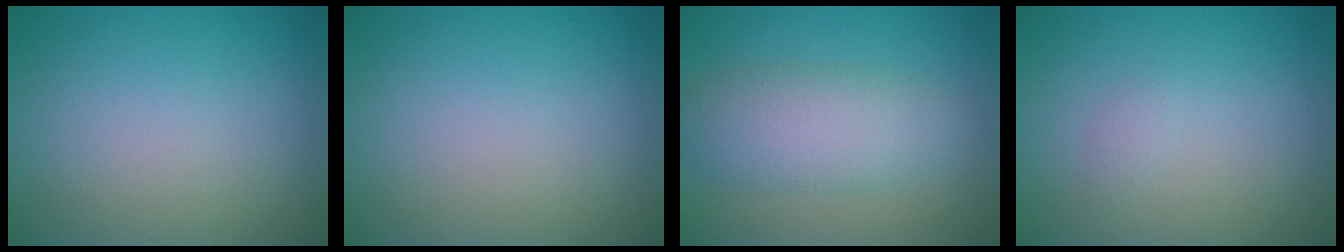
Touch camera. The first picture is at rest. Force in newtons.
{"total": 0.0}
{"total": 4.8, "press": 4.8, "slide": 0.3}
{"total": 0.7, "press": 0.7, "slide": 0.1}